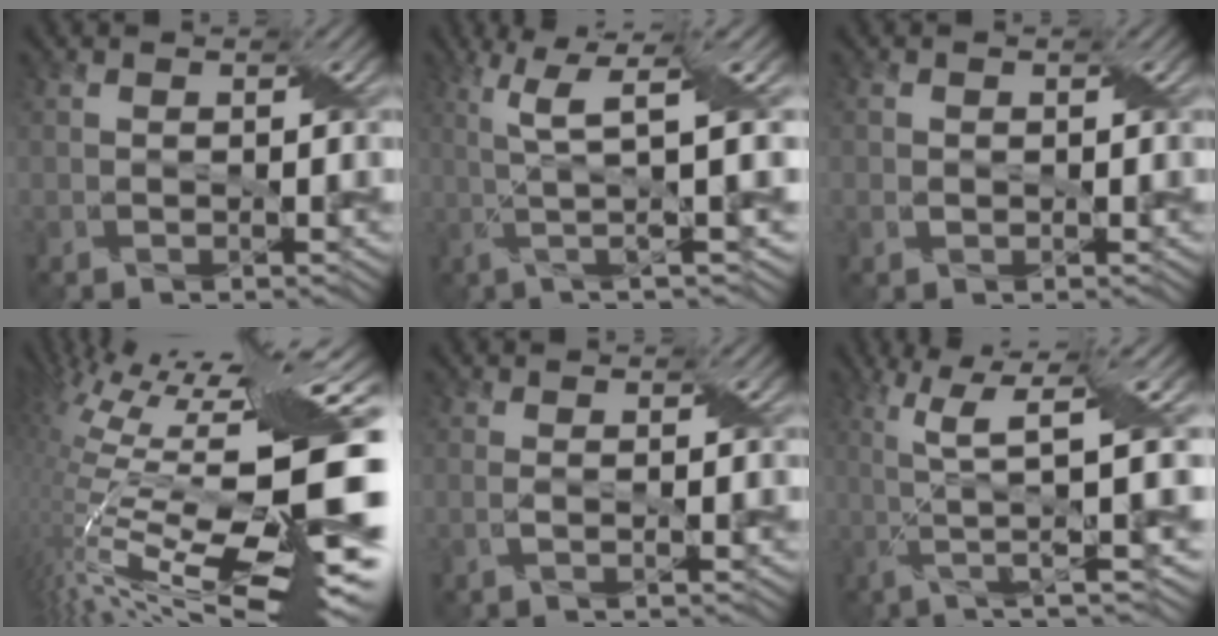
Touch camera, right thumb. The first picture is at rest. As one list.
[{"total": 8.7, "force": [0.7, 1.0, 8.6], "torque": [-0.156, 0.011, 0.017]}, {"total": 1.1, "force": [-0.1, 1.0, 0.4], "torque": [-0.005, -0.007, 0.006]}, {"total": 16.1, "force": [-0.7, 4.1, 15.6], "torque": [-0.281, 0.005, -0.008]}, {"total": 0.8, "force": [0.0, 0.2, 0.8], "torque": [-0.016, 0.000, -0.004]}, {"total": 10.3, "force": [0.5, 1.5, 10.2], "torque": [-0.178, 0.017, 0.017]}]